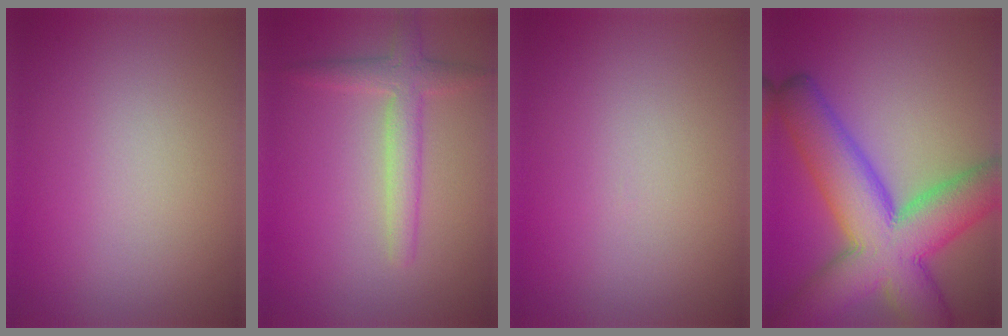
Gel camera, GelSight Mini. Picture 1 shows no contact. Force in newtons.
{"total": 2.8, "press": 2.8, "slide": 0.1}
{"total": 0.0}
{"total": 11.7, "press": 11.7, "slide": 0.5}